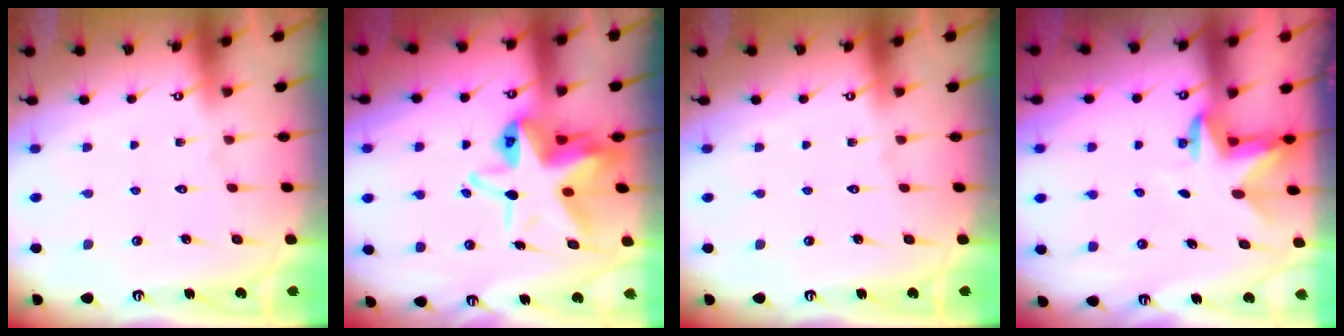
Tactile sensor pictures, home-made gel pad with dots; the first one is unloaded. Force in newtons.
{"total": 11.1, "press": 11.0, "slide": 0.9}
{"total": 0.0}
{"total": 3.1, "press": 3.0, "slide": 0.8}